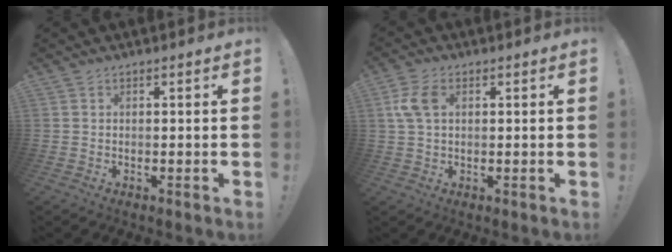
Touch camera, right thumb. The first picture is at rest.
{"total": 7.4, "force": [1.7, 4.5, 5.6], "torque": [-0.116, 0.002, 0.031]}